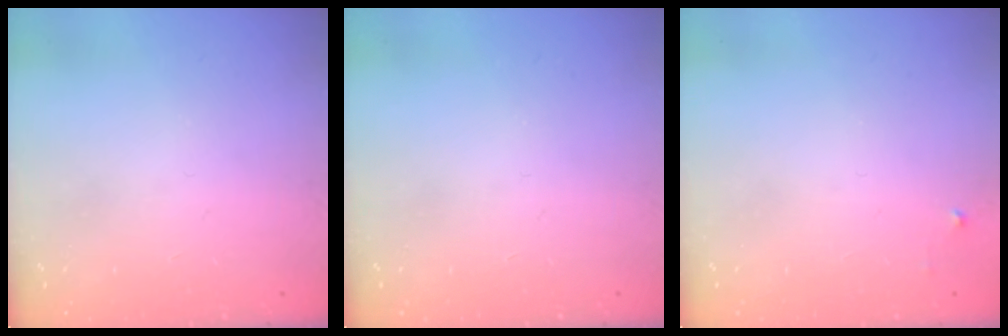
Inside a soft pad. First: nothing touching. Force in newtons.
{"total": 0.0}
{"total": 2.5, "press": 2.5, "slide": 0.4}